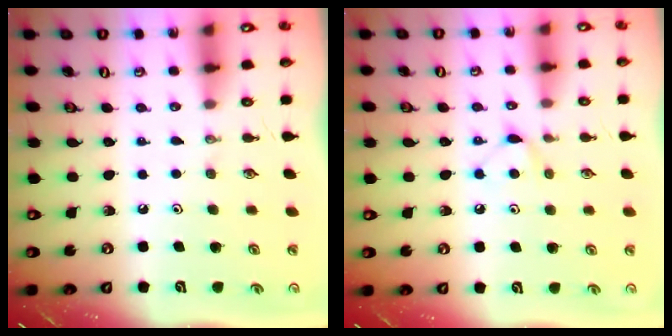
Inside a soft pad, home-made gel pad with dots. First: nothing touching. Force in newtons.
{"total": 6.0, "press": 6.0, "slide": 0.7}